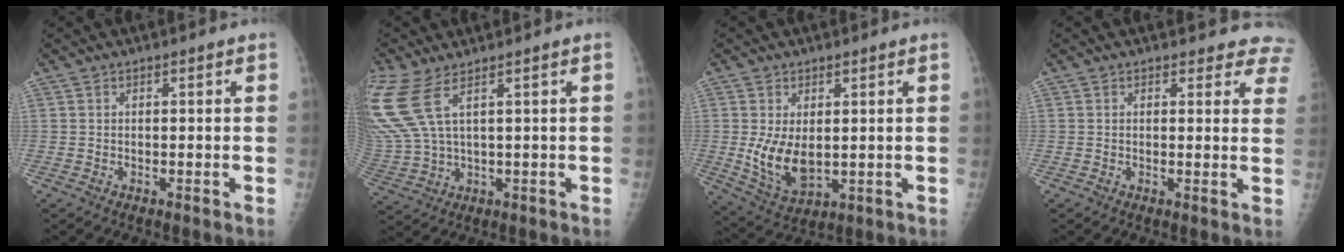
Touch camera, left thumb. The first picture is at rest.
{"total": 11.3, "force": [5.4, 3.5, 9.3], "torque": [-0.259, -0.012, 0.122]}
{"total": 8.4, "force": [0.2, 4.7, 6.9], "torque": [-0.114, -0.020, 0.020]}
{"total": 6.8, "force": [6.1, 2.8, 0.5], "torque": [0.047, -0.023, 0.035]}